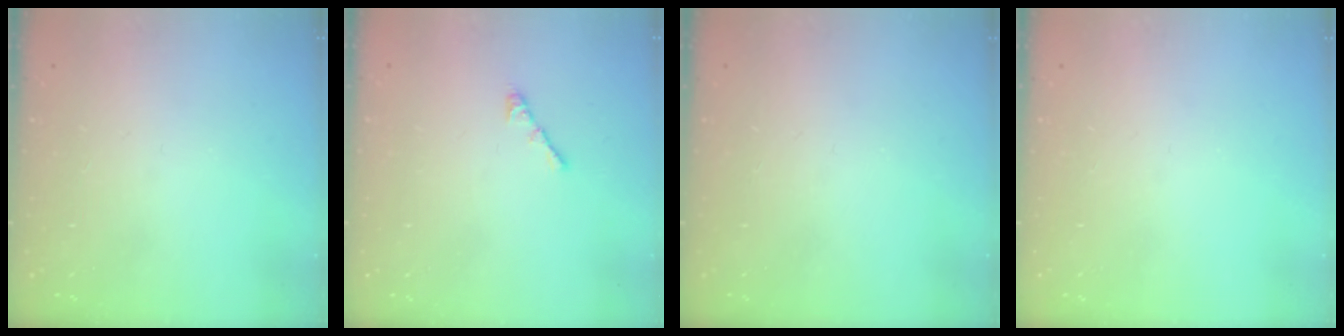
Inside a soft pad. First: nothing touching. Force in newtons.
{"total": 3.0, "press": 2.9, "slide": 0.8}
{"total": 0.0}
{"total": 0.0}